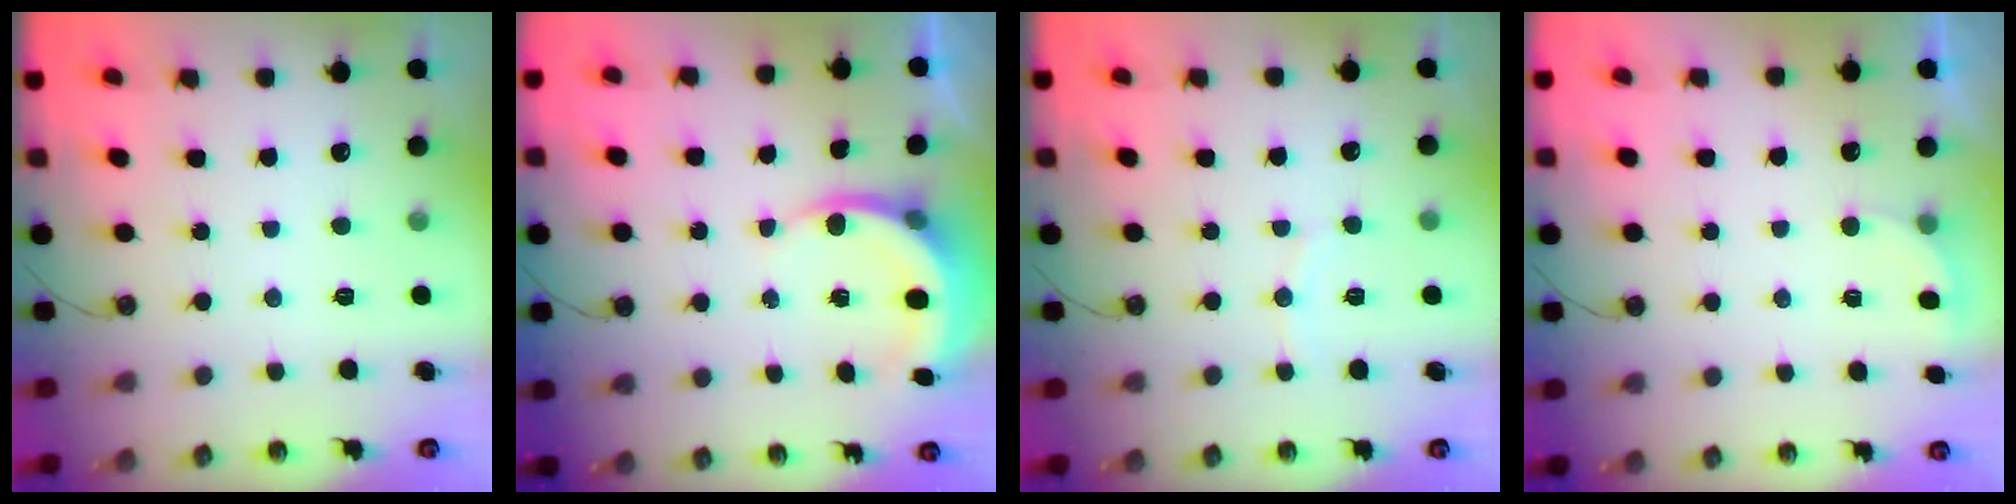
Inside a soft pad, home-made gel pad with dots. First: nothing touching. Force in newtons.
{"total": 4.9, "press": 4.9, "slide": 0.1}
{"total": 5.2, "press": 5.2, "slide": 0.5}
{"total": 2.2, "press": 2.0, "slide": 1.0}